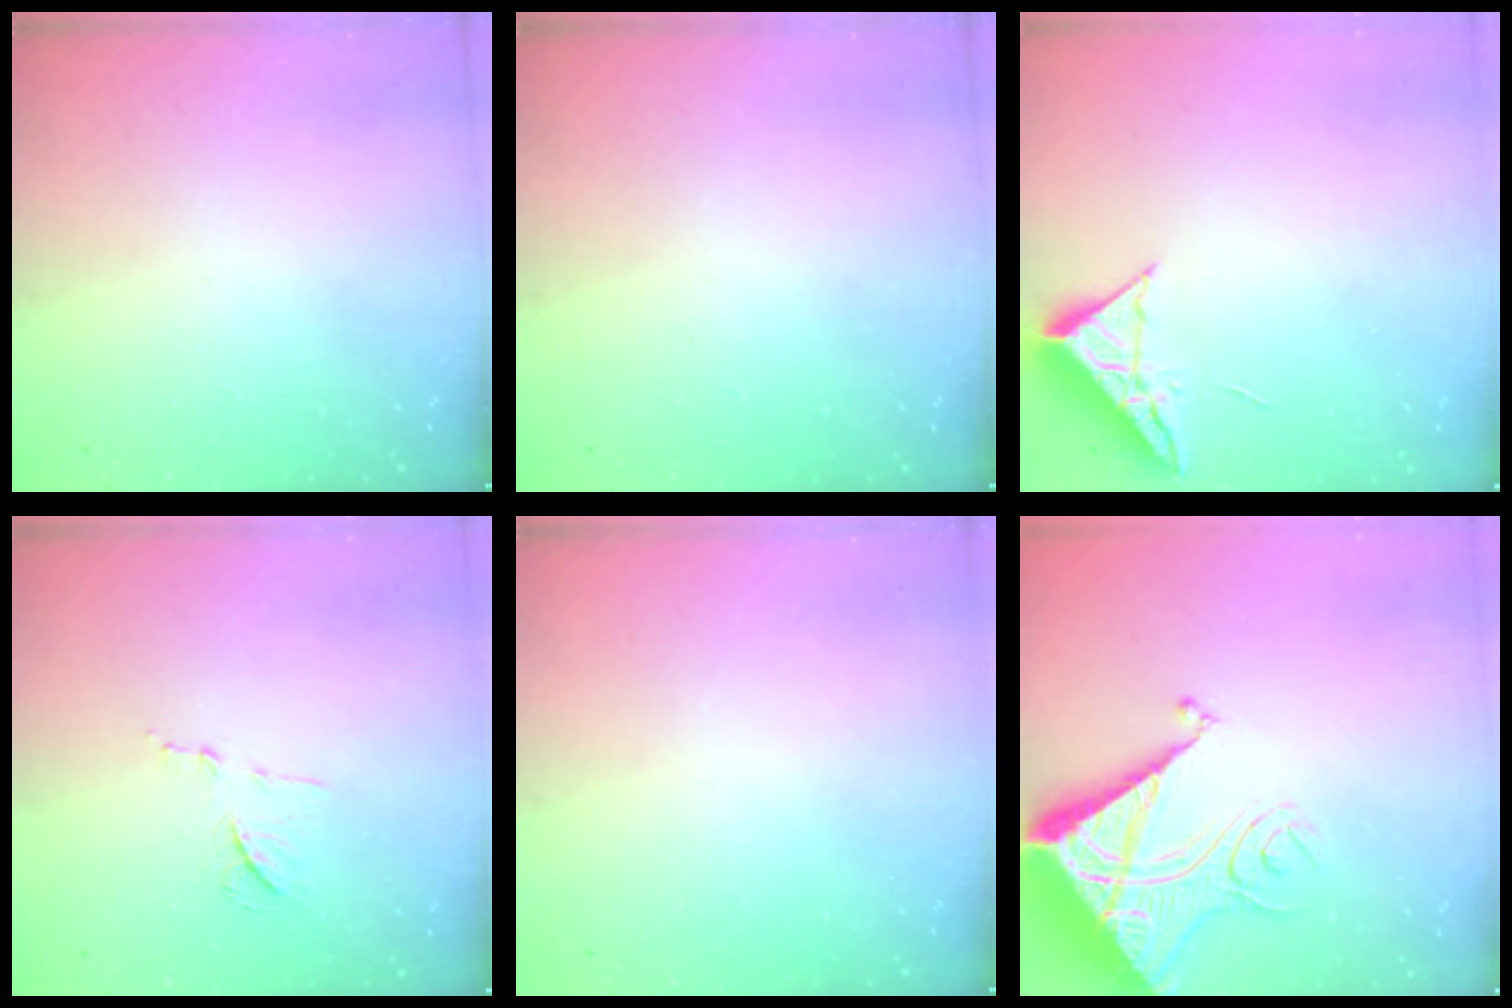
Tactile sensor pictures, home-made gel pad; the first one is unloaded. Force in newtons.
{"total": 0.0}
{"total": 6.9, "press": 6.9, "slide": 0.3}
{"total": 7.6, "press": 7.6, "slide": 0.6}
{"total": 0.0}
{"total": 17.4, "press": 17.3, "slide": 2.1}